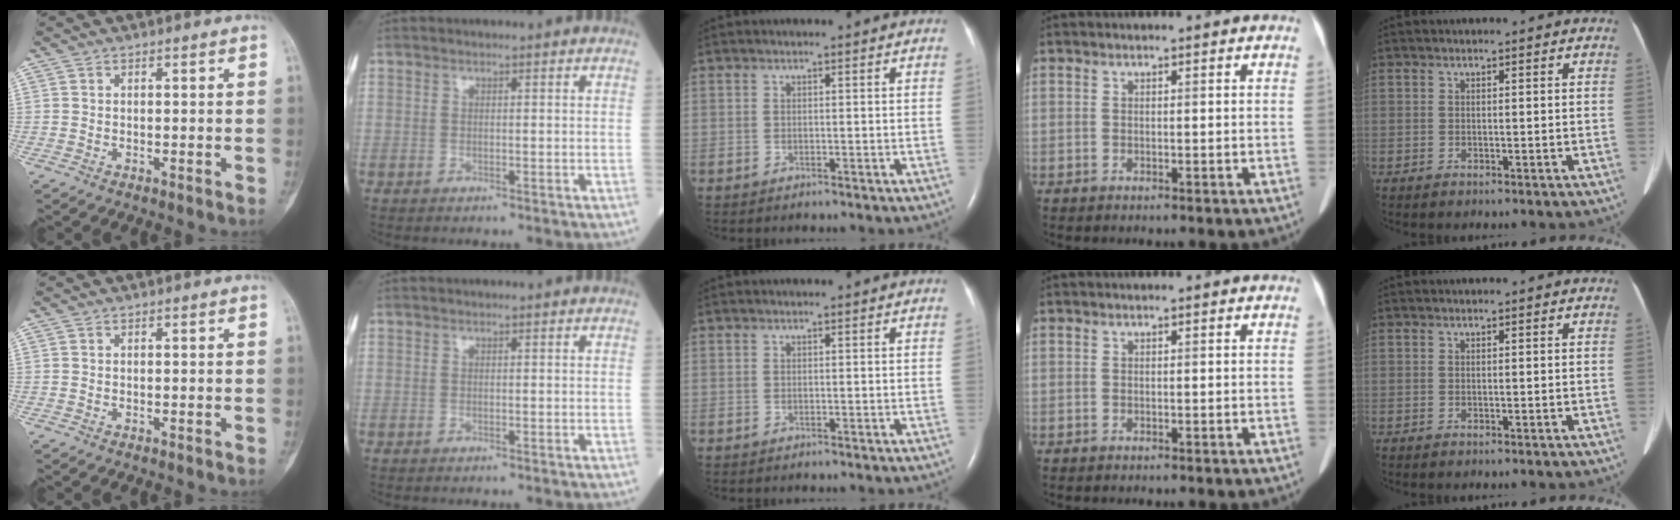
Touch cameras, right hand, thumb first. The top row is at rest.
{}